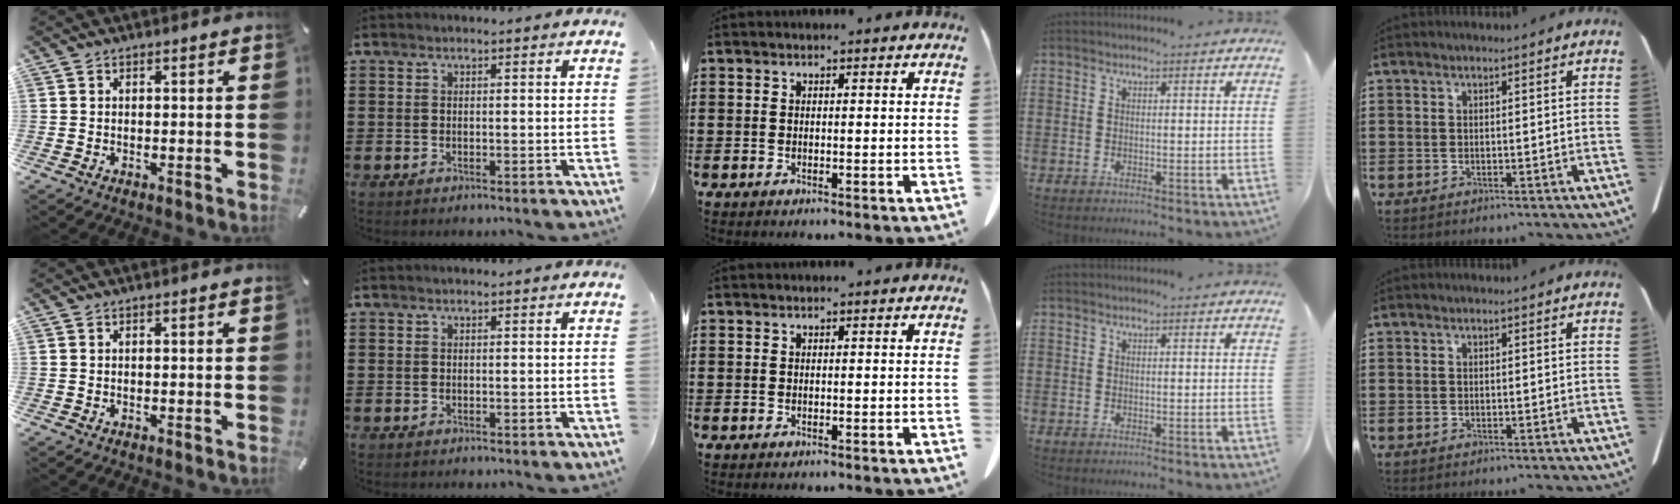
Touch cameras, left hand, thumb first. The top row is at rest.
{}